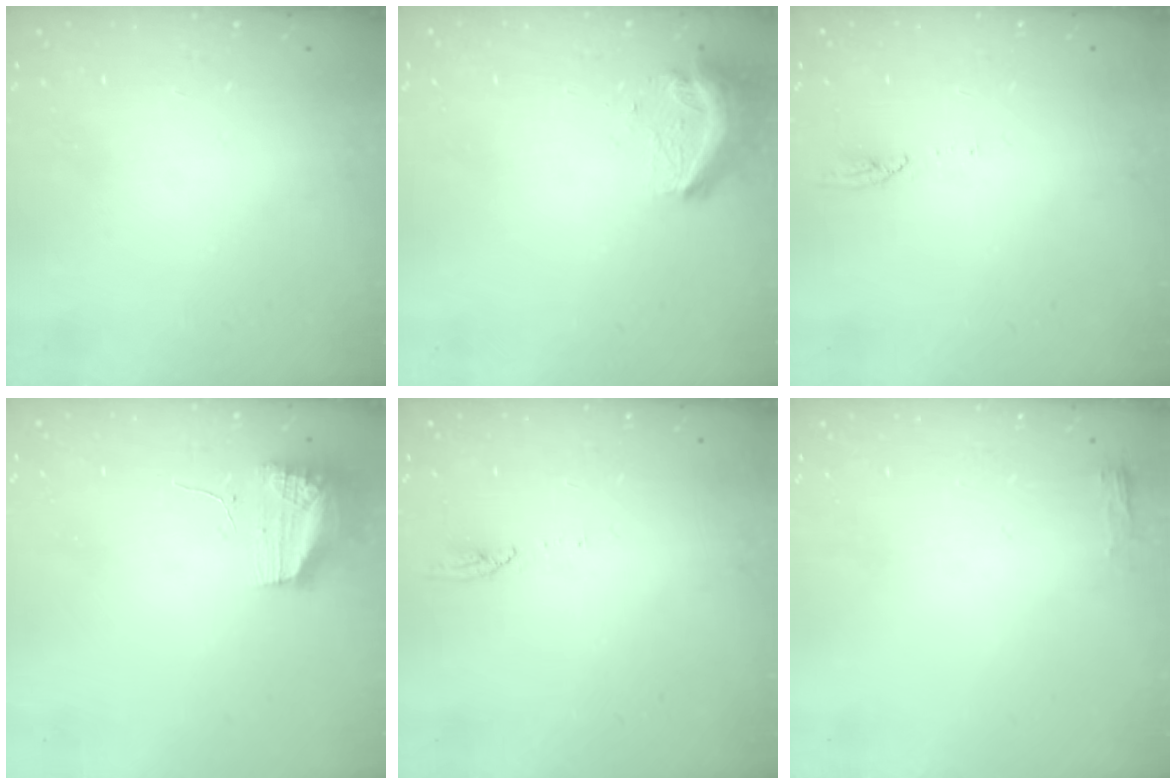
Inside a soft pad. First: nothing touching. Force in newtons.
{"total": 9.4, "press": 9.4, "slide": 0.4}
{"total": 4.1, "press": 4.0, "slide": 0.5}
{"total": 10.8, "press": 10.5, "slide": 2.8}
{"total": 4.1, "press": 4.0, "slide": 0.5}
{"total": 2.8, "press": 2.6, "slide": 1.1}